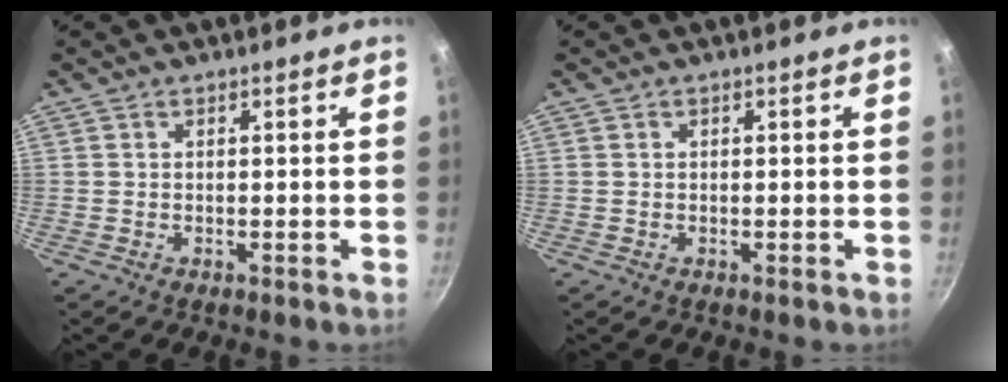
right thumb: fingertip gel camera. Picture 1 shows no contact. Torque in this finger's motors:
{"motor_torque": [0.16, 0.02, -0.40, 0.18, 0.01]}